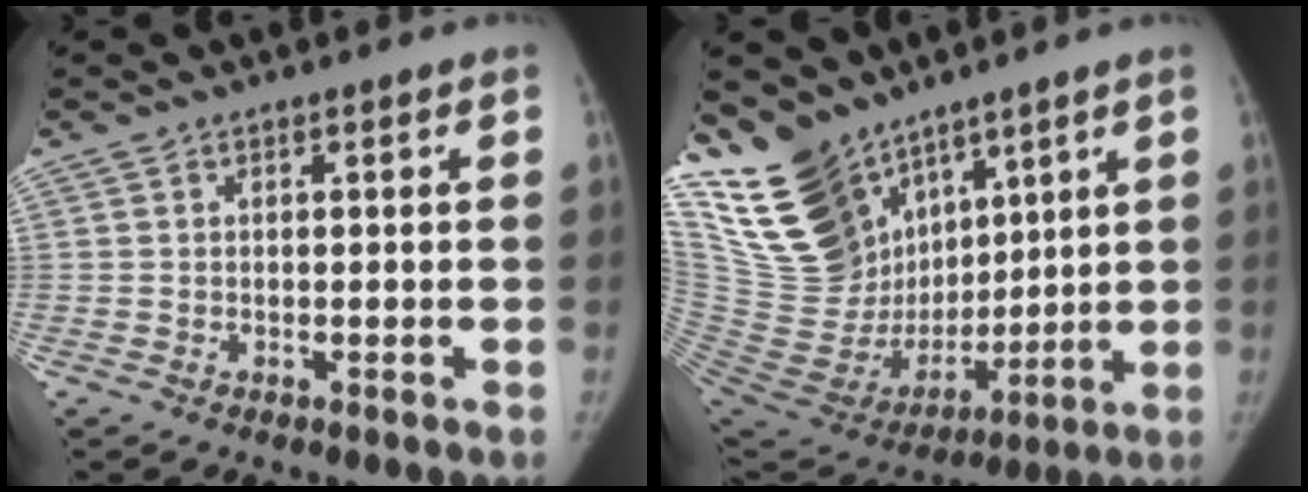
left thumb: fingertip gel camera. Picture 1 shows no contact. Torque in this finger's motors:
{"motor_torque": [0.41, 0.31, 0.72, -2.05, 0.09]}